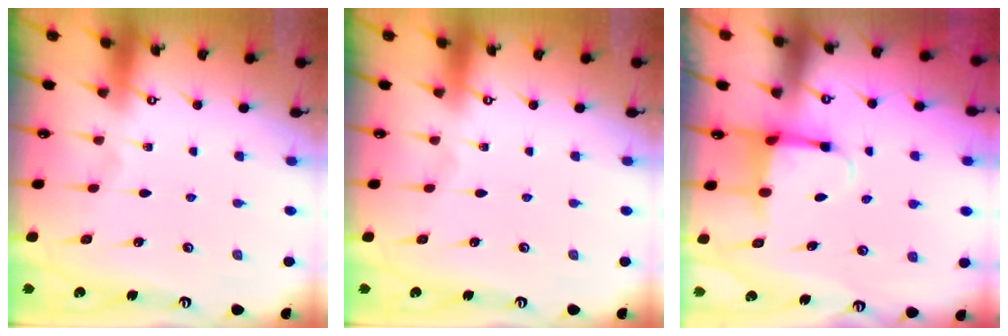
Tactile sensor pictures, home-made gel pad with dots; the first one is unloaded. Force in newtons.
{"total": 0.0}
{"total": 3.8, "press": 3.7, "slide": 1.1}